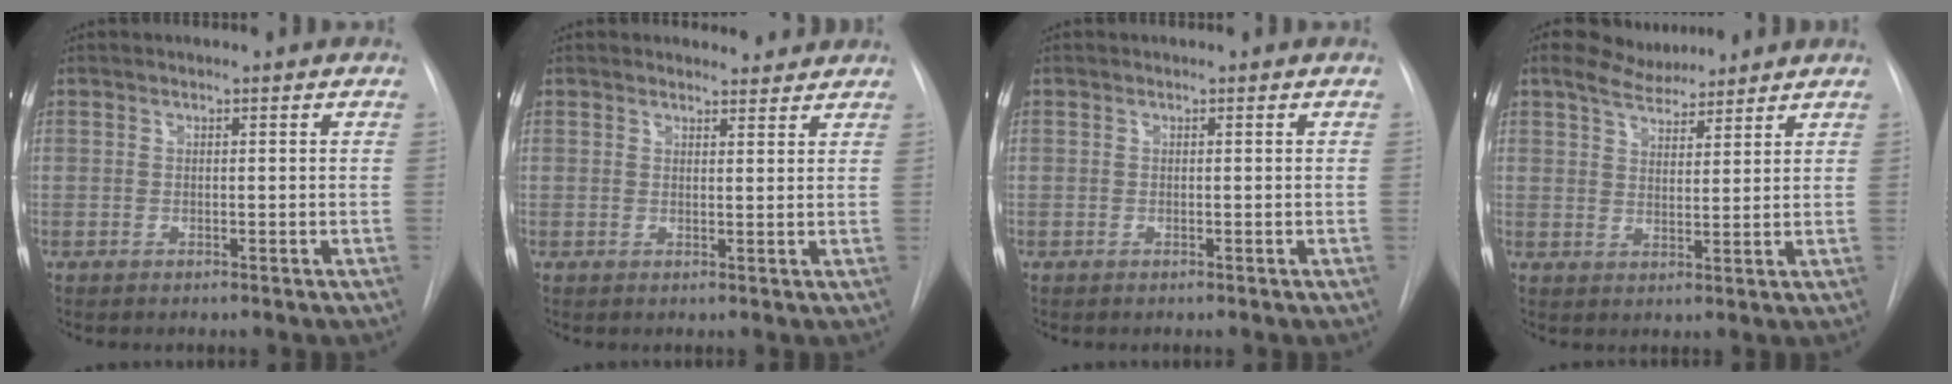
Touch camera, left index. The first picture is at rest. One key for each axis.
{"total": 2.8, "fx": 2.7, "fy": 0.8, "fz": -0.1, "tx": -0.001, "ty": -0.001, "tz": 0.029}
{"total": 0.0}
{"total": 6.2, "fx": 5.5, "fy": 1.7, "fz": 2.3, "tx": -0.046, "ty": 0.018, "tz": 0.100}